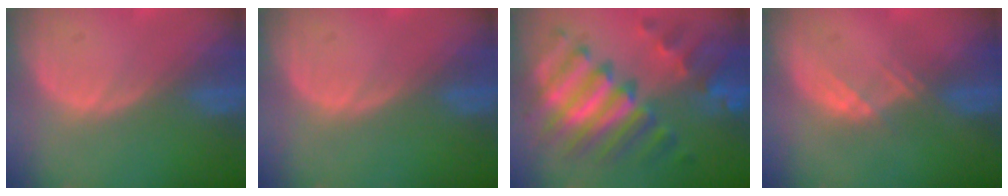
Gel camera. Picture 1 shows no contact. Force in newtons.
{"total": 0.0}
{"total": 11.8, "press": 11.8, "slide": 1.2}
{"total": 1.9, "press": 1.8, "slide": 0.8}